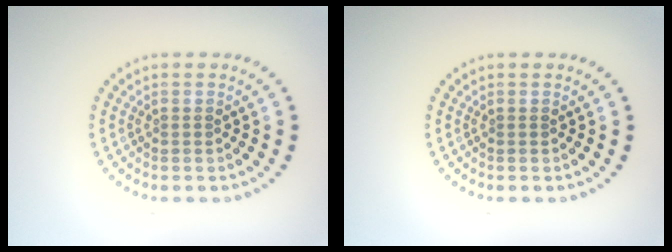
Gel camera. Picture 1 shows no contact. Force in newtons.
{"total": 0.0}